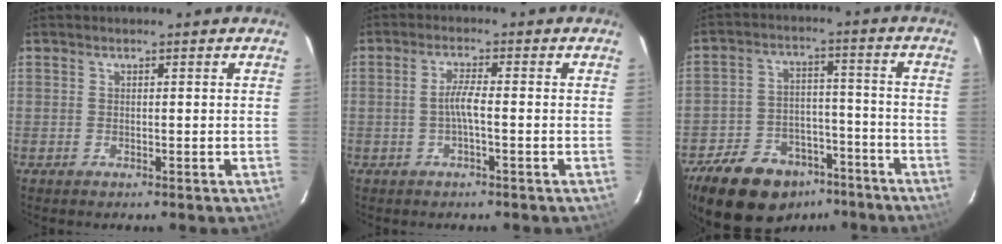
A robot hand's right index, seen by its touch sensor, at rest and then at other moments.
{"total": 2.9, "force": [-0.8, 0.1, 2.8], "torque": [-0.057, 0.004, -0.016]}
{"total": 18.5, "force": [-12.8, 10.7, 8.0], "torque": [-0.188, 0.026, -0.183]}